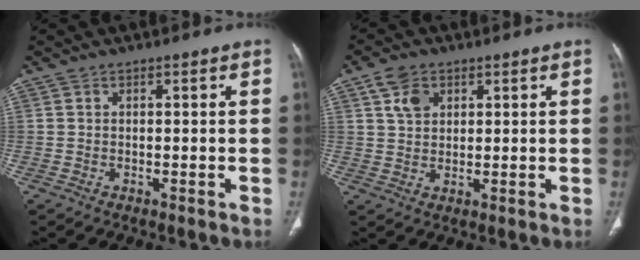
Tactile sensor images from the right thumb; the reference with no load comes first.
{"total": 5.2, "force": [2.4, 3.6, 2.8], "torque": [-0.036, -0.008, 0.047]}